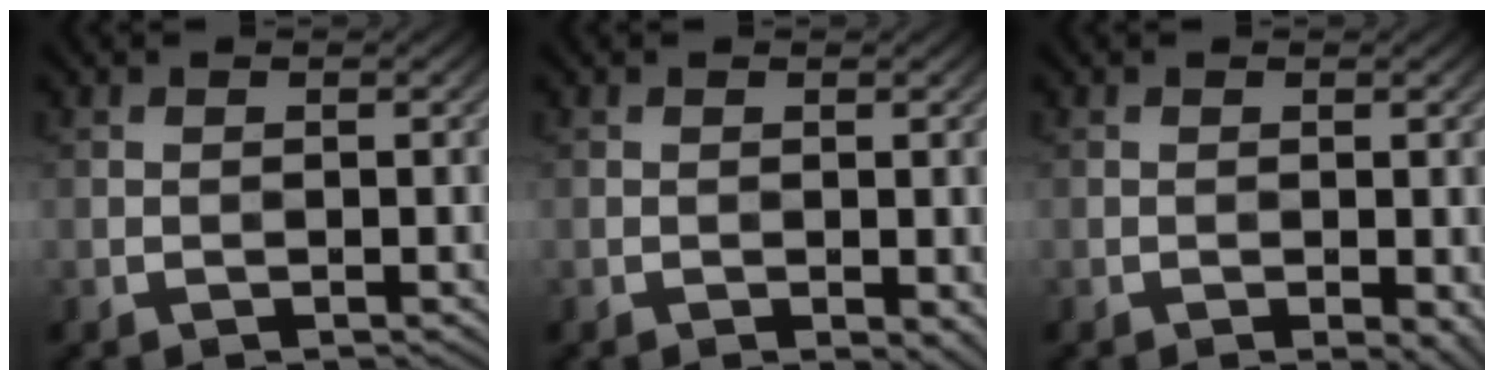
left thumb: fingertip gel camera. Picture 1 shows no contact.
{"total": 2.0, "force": [-0.7, 1.0, 1.6], "torque": [-0.021, -0.008, -0.006]}
{"total": 2.2, "force": [-0.8, 0.9, 1.9], "torque": [-0.022, -0.007, -0.007]}